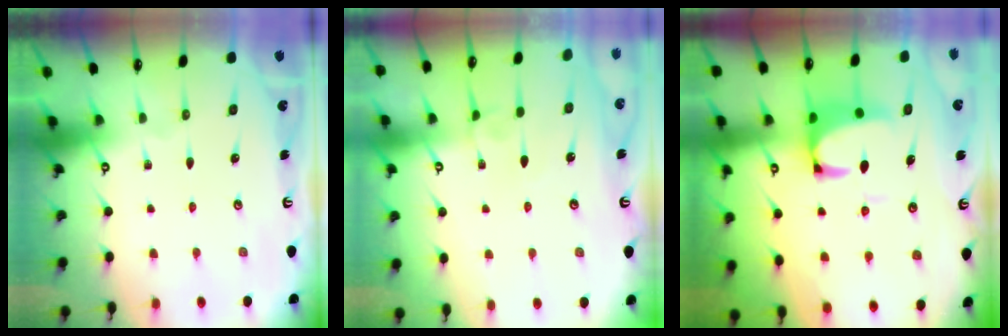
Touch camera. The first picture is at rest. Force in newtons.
{"total": 2.4, "press": 2.4, "slide": 0.2}
{"total": 4.7, "press": 4.5, "slide": 1.2}